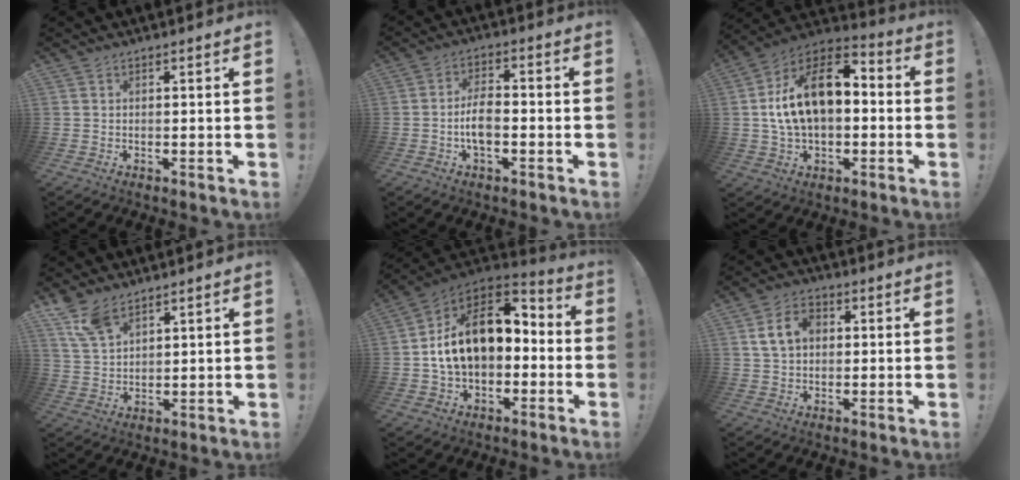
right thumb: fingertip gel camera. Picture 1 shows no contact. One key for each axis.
{"total": 7.1, "fx": -2.0, "fy": 3.5, "fz": 5.8, "tx": -0.109, "ty": 0.004, "tz": -0.038}
{"total": 19.0, "fx": 2.6, "fy": 11.5, "fz": 14.9, "tx": -0.236, "ty": 0.002, "tz": 0.049}
{"total": 8.2, "fx": 6.0, "fy": 3.9, "fz": 4.0, "tx": -0.077, "ty": -0.029, "tz": 0.118}
{"total": 18.9, "fx": 3.1, "fy": 12.2, "fz": 14.1, "tx": -0.214, "ty": 0.006, "tz": 0.061}
{"total": 8.8, "fx": 1.9, "fy": 6.4, "fz": 5.6, "tx": -0.103, "ty": 0.015, "tz": 0.037}